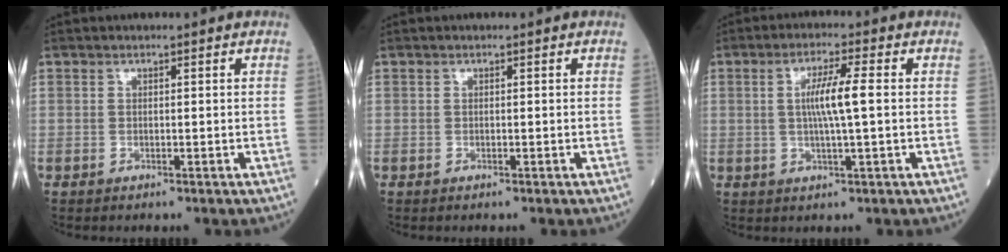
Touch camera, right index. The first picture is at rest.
{"total": 0.0}
{"total": 5.9, "force": [0.5, -0.1, 5.8], "torque": [-0.108, 0.001, 0.009]}